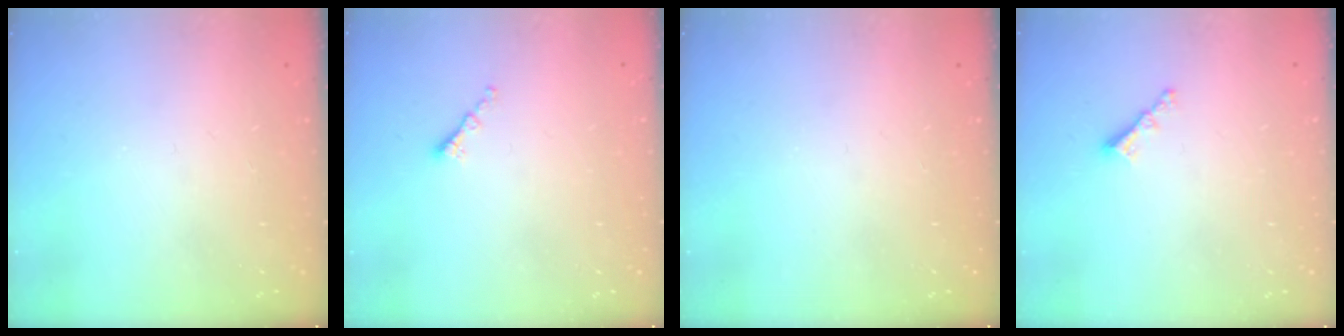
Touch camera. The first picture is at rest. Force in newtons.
{"total": 1.4, "press": 1.3, "slide": 0.5}
{"total": 0.0}
{"total": 3.5, "press": 3.5, "slide": 0.3}